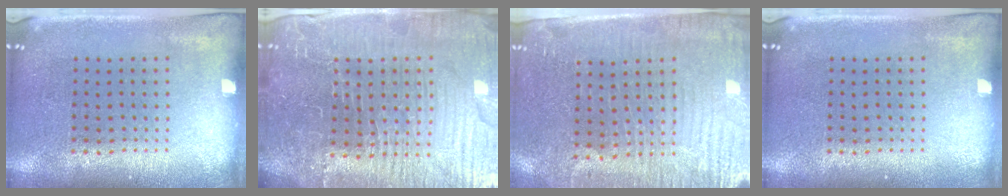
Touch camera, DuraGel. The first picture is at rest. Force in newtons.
{"total": 6.4, "press": 5.8, "slide": 2.8}
{"total": 3.7, "press": 3.5, "slide": 1.2}
{"total": 0.0}